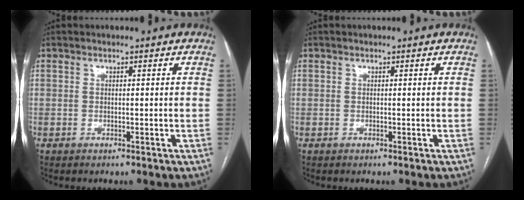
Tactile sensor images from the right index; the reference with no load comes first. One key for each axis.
{"total": 0.0}